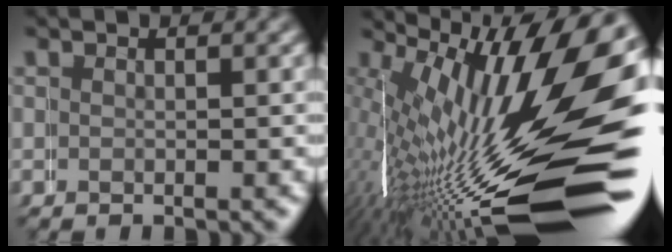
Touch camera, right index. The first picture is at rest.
{"total": 19.1, "force": [-4.5, 7.6, 17.0], "torque": [-0.226, -0.015, -0.043]}